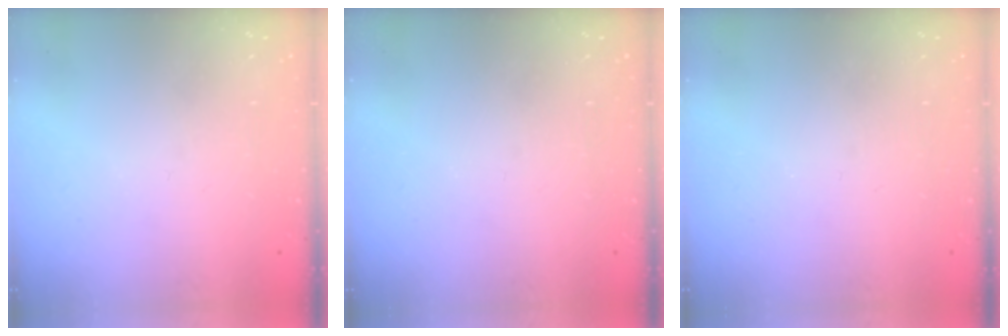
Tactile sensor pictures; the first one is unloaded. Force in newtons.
{"total": 0.0}
{"total": 0.0}